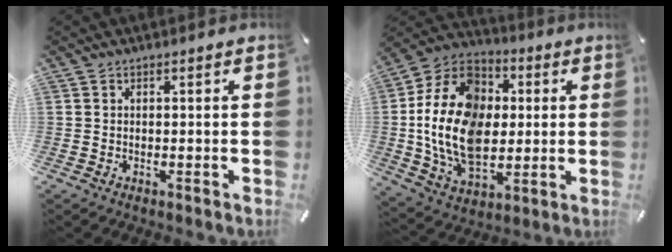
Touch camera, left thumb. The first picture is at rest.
{"total": 20.5, "force": [-0.4, 15.4, 13.5], "torque": [-0.300, 0.008, -0.011]}